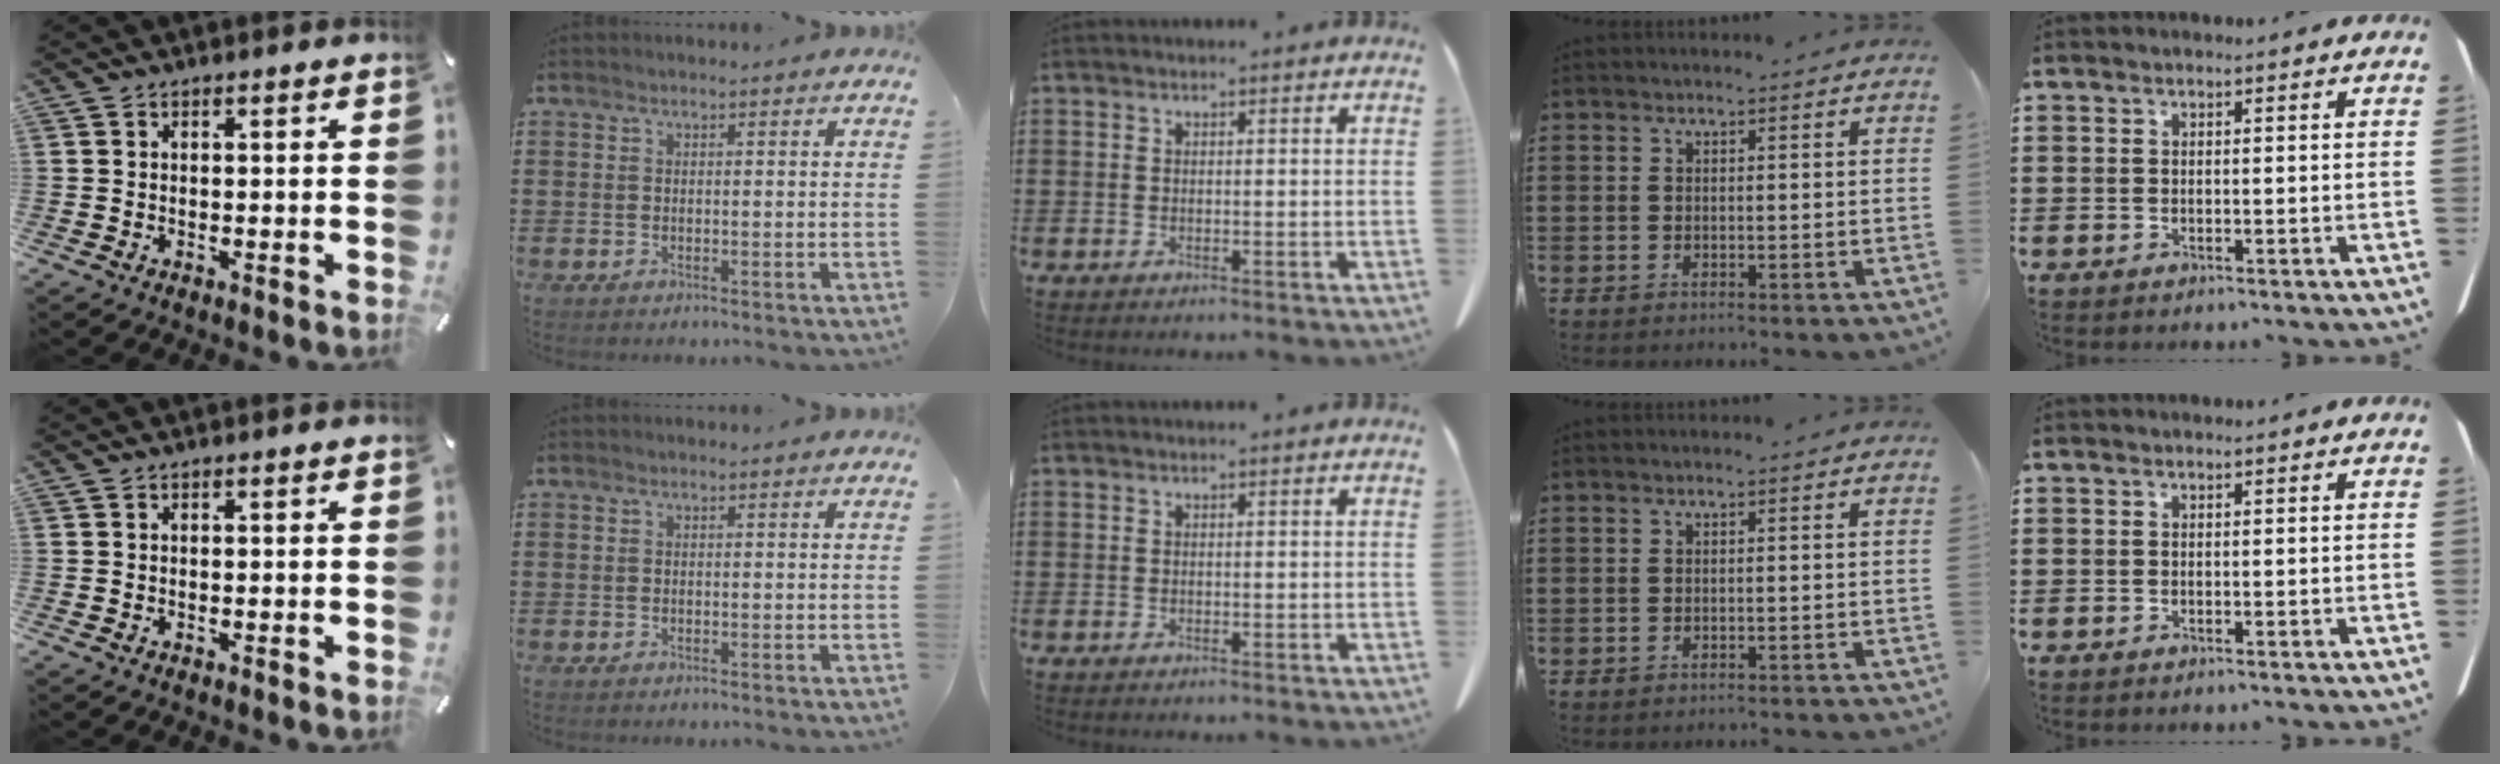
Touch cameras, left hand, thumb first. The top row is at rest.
{"ring": {"total": 0.7, "force": [-0.7, 0.0, 0.1], "torque": [-0.004, -0.001, -0.014]}}